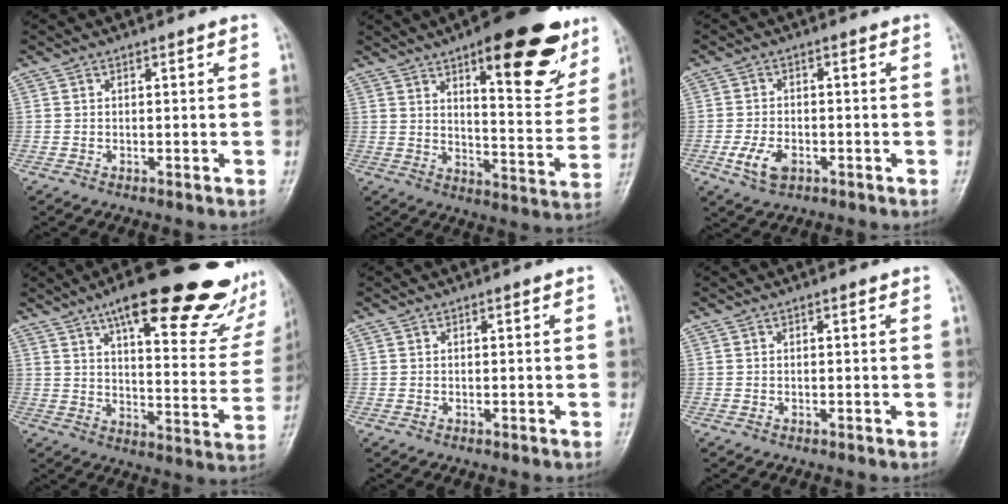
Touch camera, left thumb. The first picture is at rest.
{"total": 22.2, "force": [12.4, 7.5, 16.8], "torque": [-0.178, -0.051, 0.175]}
{"total": 5.3, "force": [-2.1, 3.2, 3.6], "torque": [-0.071, 0.002, -0.037]}
{"total": 29.0, "force": [18.0, 8.5, 21.1], "torque": [-0.259, -0.049, 0.243]}
{"total": 0.0}
{"total": 0.0}